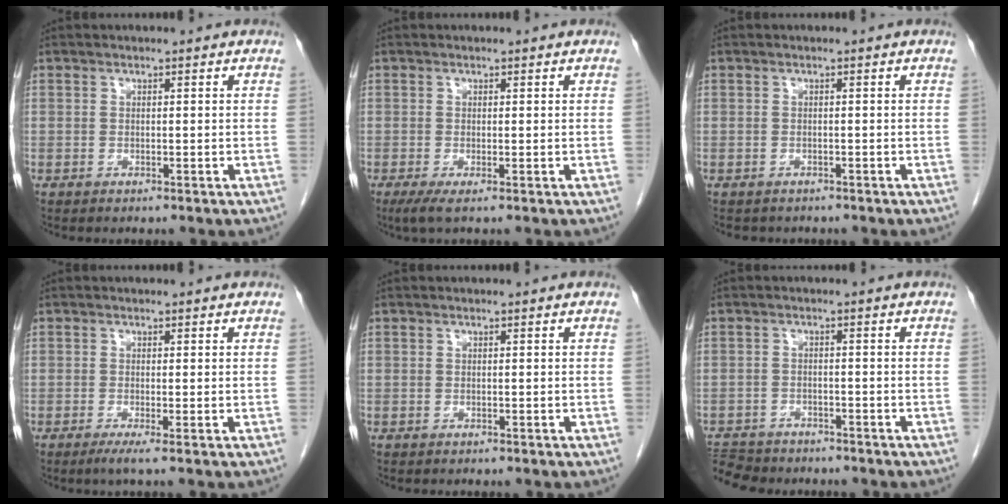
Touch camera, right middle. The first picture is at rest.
{"total": 2.1, "force": [-1.2, 0.1, 1.7], "torque": [-0.036, -0.009, -0.021]}
{"total": 2.4, "force": [-2.1, 1.2, 0.3], "torque": [-0.011, 0.000, -0.028]}
{"total": 1.8, "force": [-1.0, -0.3, 1.5], "torque": [-0.024, -0.005, -0.018]}
{"total": 0.0}
{"total": 8.2, "force": [-7.4, 3.3, 1.6], "torque": [-0.043, -0.002, -0.115]}